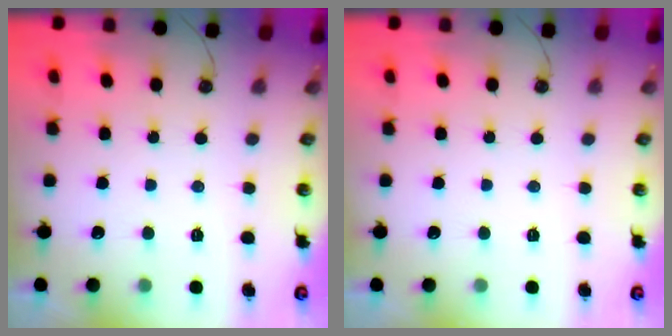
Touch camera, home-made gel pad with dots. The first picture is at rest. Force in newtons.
{"total": 0.0}